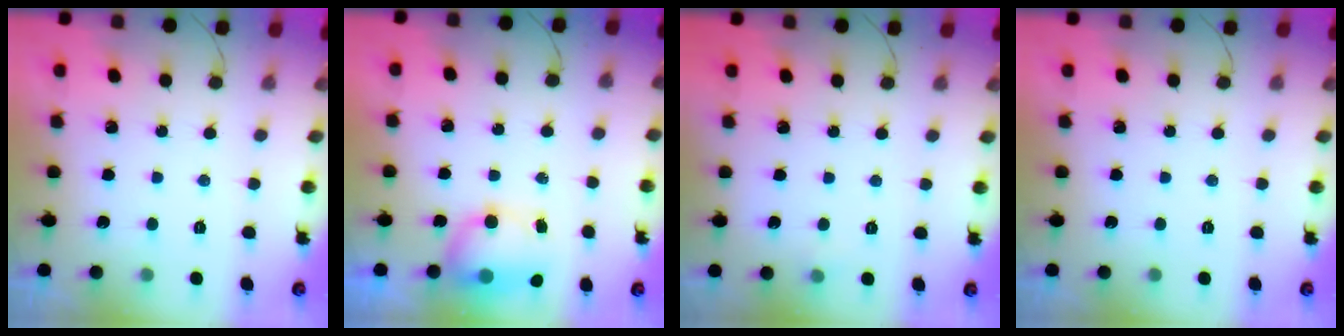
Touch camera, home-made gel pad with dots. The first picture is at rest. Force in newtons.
{"total": 7.1, "press": 7.0, "slide": 1.0}
{"total": 3.1, "press": 2.8, "slide": 1.2}
{"total": 0.0}